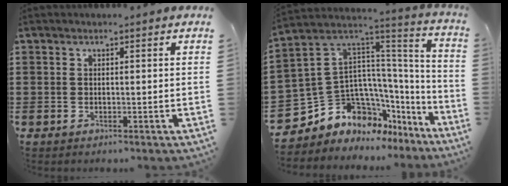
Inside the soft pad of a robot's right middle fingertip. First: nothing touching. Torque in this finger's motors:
{"motor_torque": [2.14, 0.00, 0.18, 0.03]}